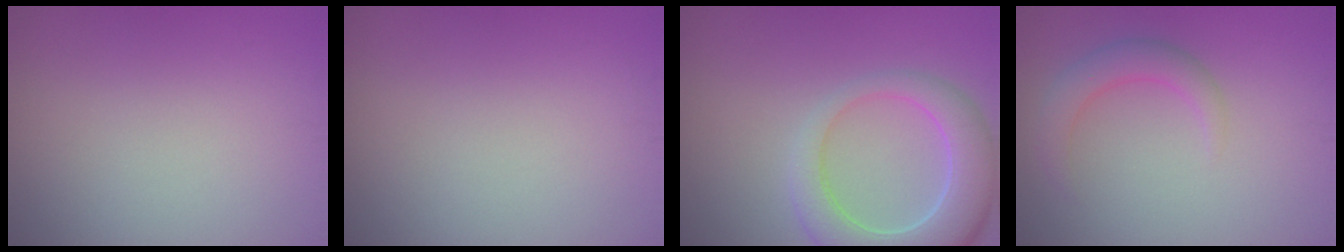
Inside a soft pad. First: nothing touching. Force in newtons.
{"total": 0.0}
{"total": 6.8, "press": 6.7, "slide": 0.9}
{"total": 2.6, "press": 2.6, "slide": 0.1}